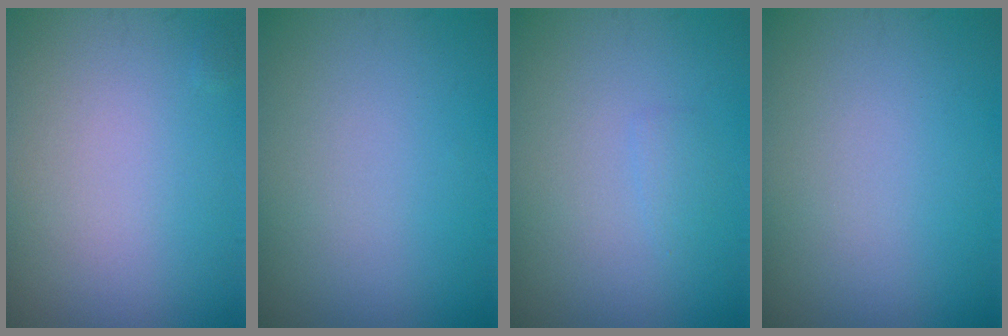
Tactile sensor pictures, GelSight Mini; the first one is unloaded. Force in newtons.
{"total": 0.0}
{"total": 0.7, "press": 0.7, "slide": 0.1}
{"total": 0.0}